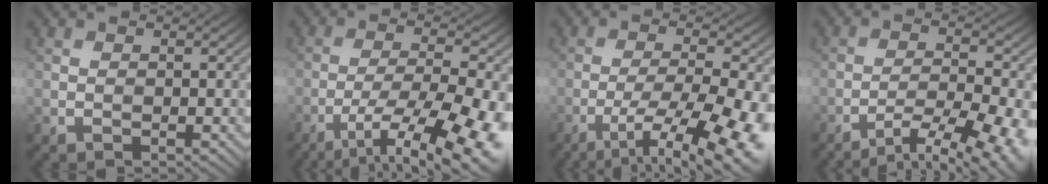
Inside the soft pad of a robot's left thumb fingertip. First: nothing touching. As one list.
[{"total": 16.0, "force": [-9.5, 4.7, 12.0], "torque": [-0.192, -0.028, -0.129]}, {"total": 14.7, "force": [-7.9, 4.3, 11.6], "torque": [-0.181, -0.020, -0.106]}, {"total": 12.2, "force": [-8.4, 3.4, 8.1], "torque": [-0.143, -0.017, -0.108]}]